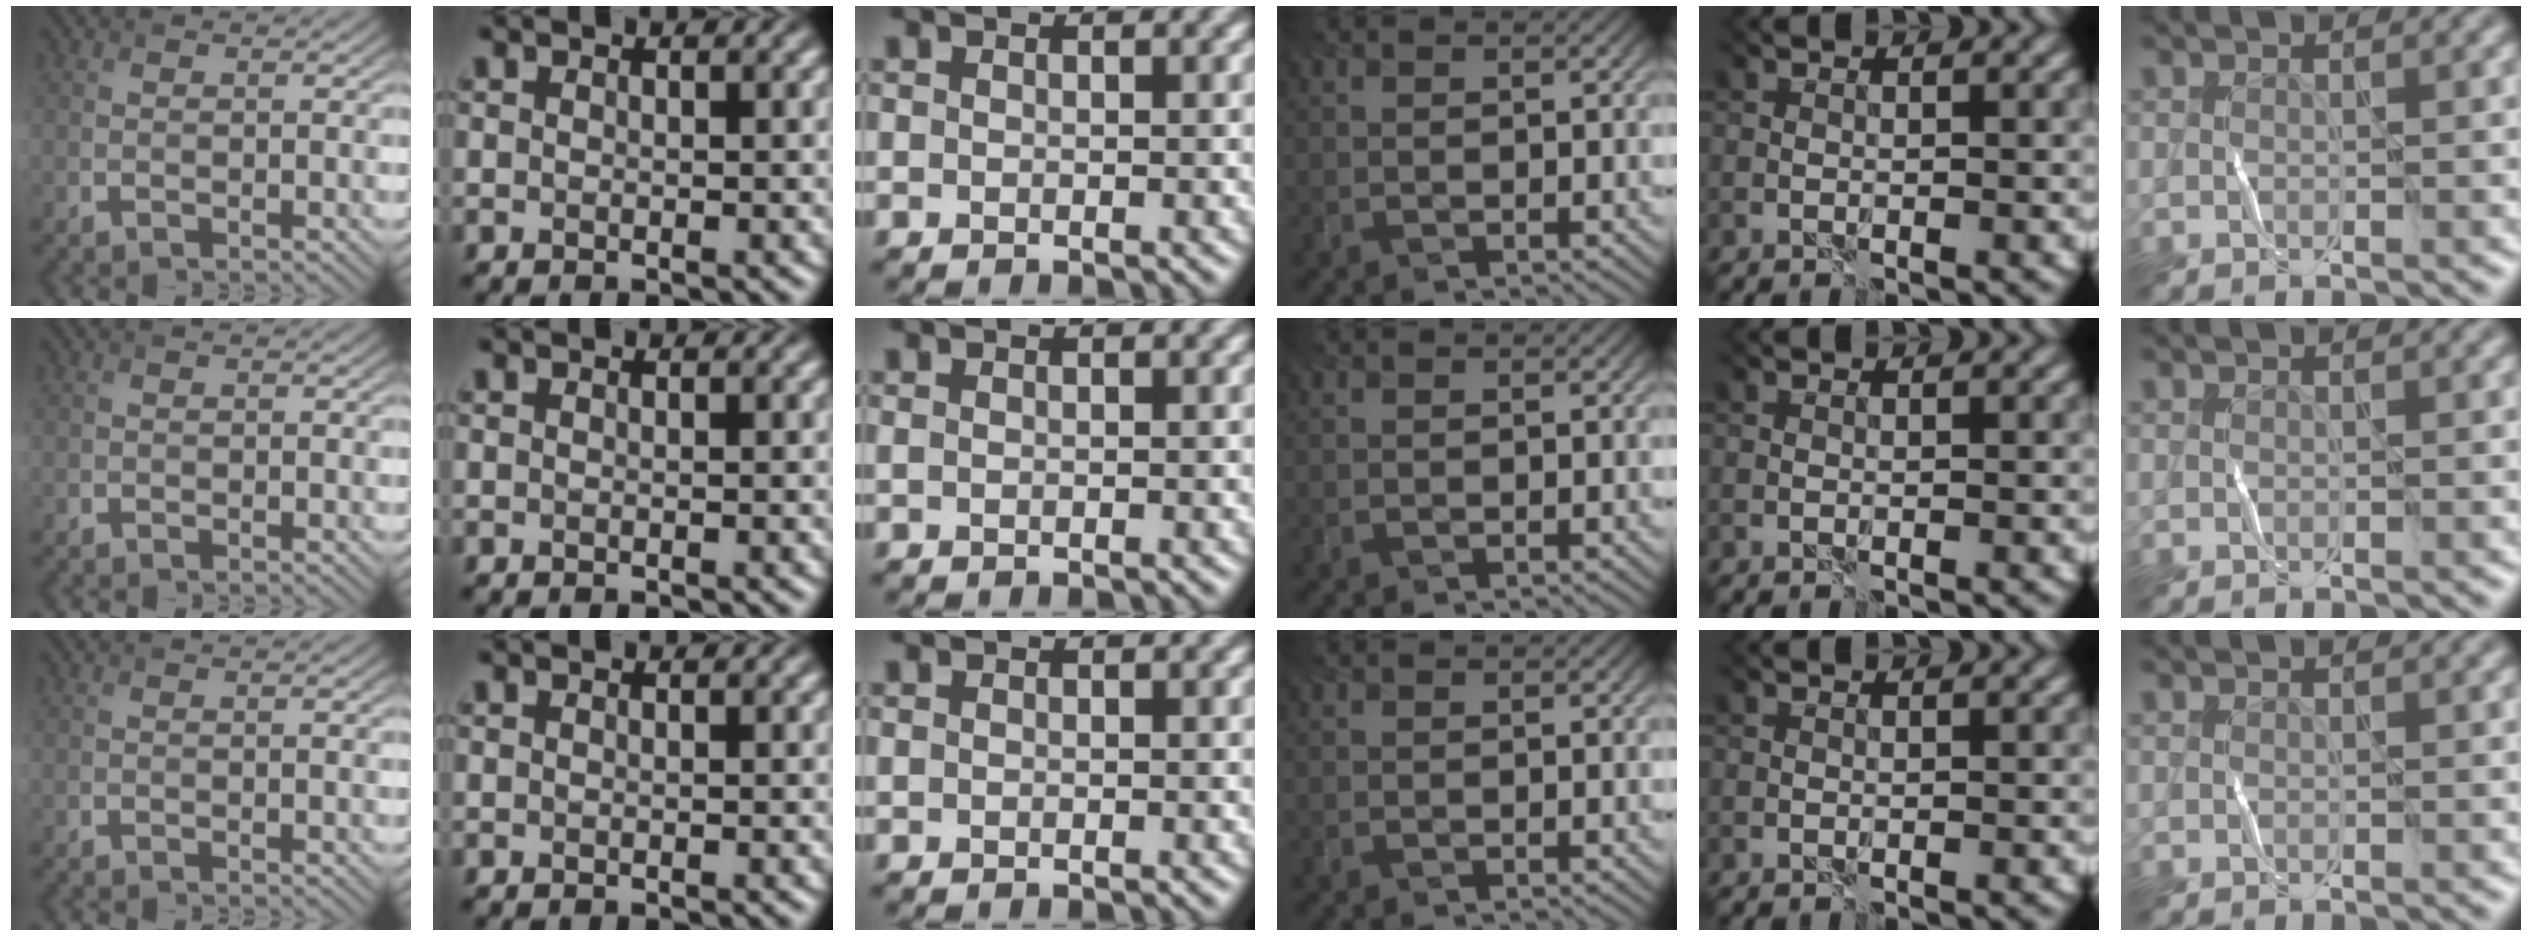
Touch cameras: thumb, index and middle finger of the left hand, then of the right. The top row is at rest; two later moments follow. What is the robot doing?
{"motion": "fold", "object": "bandana"}